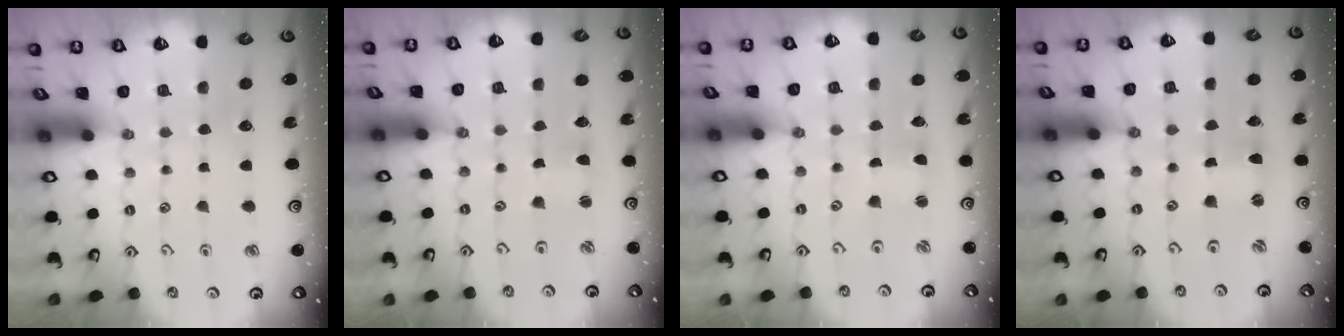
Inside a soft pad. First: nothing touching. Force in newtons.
{"total": 1.7, "press": 1.7, "slide": 0.2}
{"total": 0.9, "press": 0.9, "slide": 0.1}
{"total": 0.0}